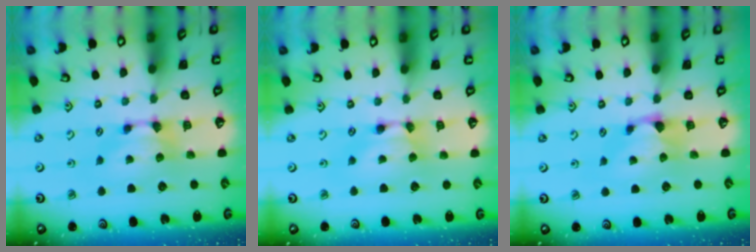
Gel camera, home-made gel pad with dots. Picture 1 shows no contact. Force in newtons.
{"total": 1.6, "press": 1.6, "slide": 0.2}
{"total": 1.3, "press": 0.7, "slide": 1.0}